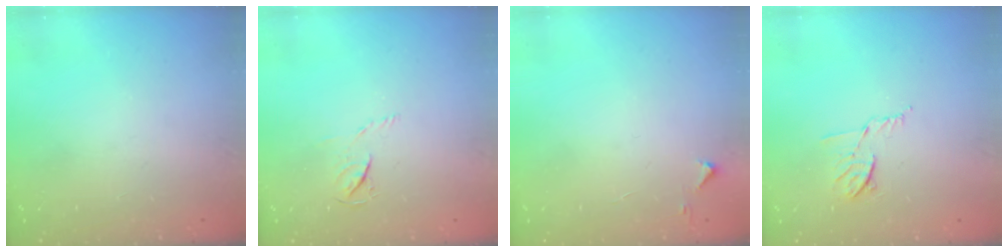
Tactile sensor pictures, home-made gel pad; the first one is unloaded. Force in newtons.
{"total": 3.9, "press": 3.9, "slide": 0.4}
{"total": 2.8, "press": 2.8, "slide": 0.4}
{"total": 6.5, "press": 6.4, "slide": 1.0}